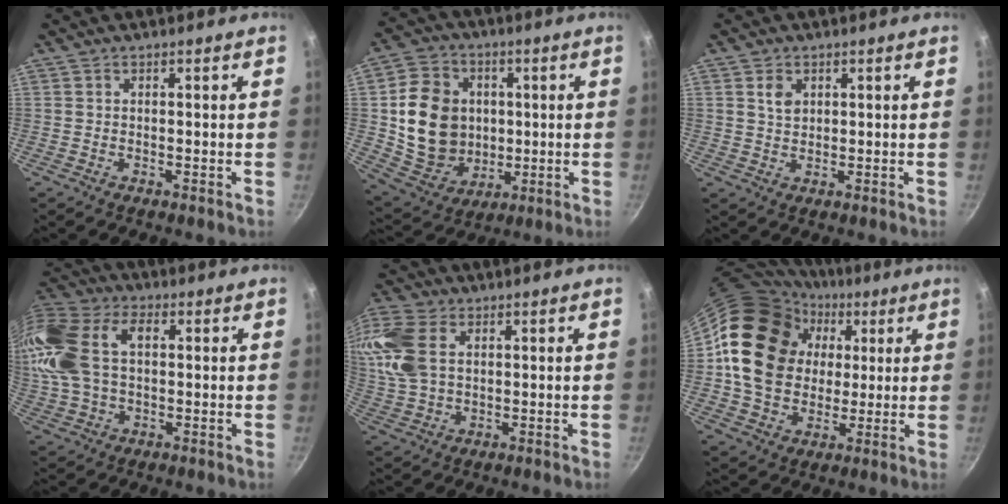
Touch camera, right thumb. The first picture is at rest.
{"total": 17.3, "force": [1.1, 14.6, 9.3], "torque": [-0.132, 0.005, 0.033]}
{"total": 2.9, "force": [1.1, 2.1, 1.7], "torque": [-0.022, -0.003, 0.023]}
{"total": 19.9, "force": [3.3, 12.8, 14.9], "torque": [-0.335, 0.030, 0.052]}
{"total": 11.3, "force": [3.2, 7.1, 8.2], "torque": [-0.174, 0.002, 0.062]}
{"total": 22.4, "force": [4.6, 17.9, 12.6], "torque": [-0.203, 0.019, 0.083]}